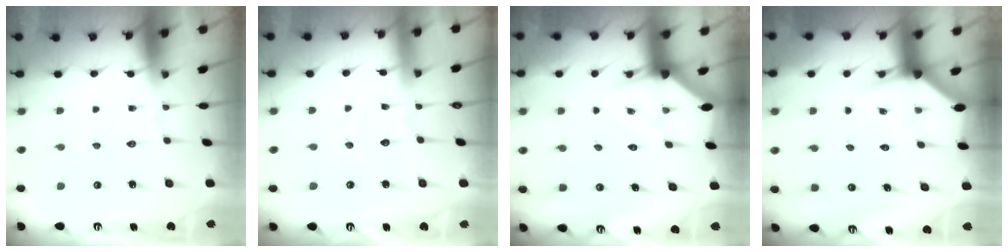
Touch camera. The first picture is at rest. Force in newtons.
{"total": 4.3, "press": 4.3, "slide": 0.1}
{"total": 2.8, "press": 2.8, "slide": 0.1}
{"total": 2.7, "press": 2.7, "slide": 0.2}